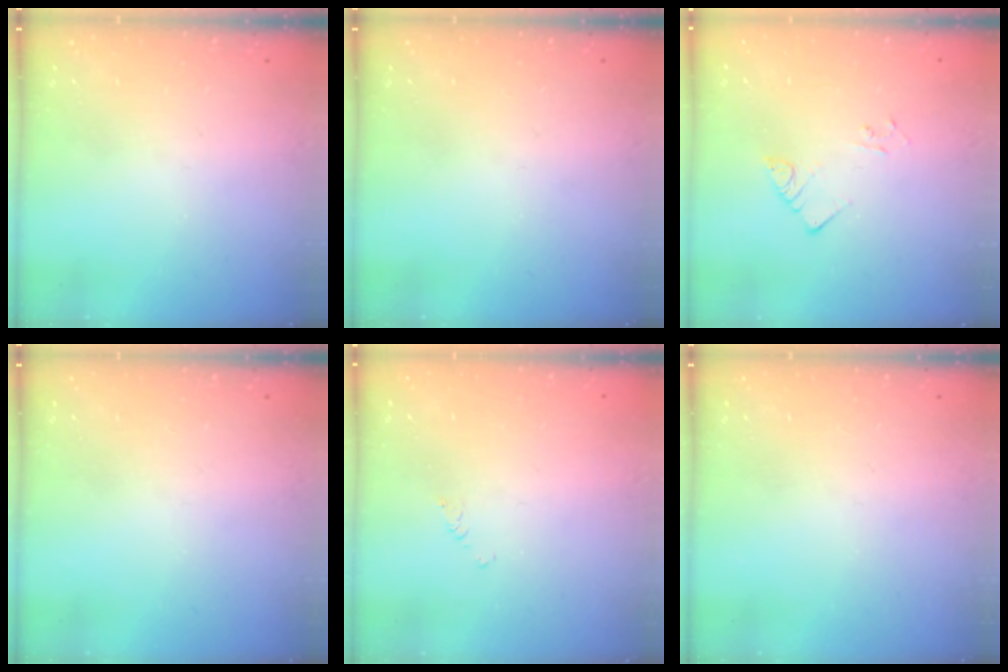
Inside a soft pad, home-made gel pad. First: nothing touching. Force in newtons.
{"total": 0.0}
{"total": 2.2, "press": 2.2, "slide": 0.2}
{"total": 0.0}
{"total": 1.2, "press": 1.2, "slide": 0.2}
{"total": 0.0}